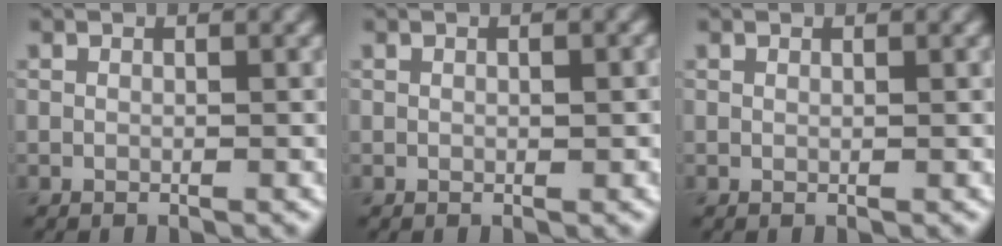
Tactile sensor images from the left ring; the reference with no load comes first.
{"total": 0.9, "force": [0.1, 0.3, 0.8], "torque": [-0.013, 0.000, 0.002]}
{"total": 0.0}